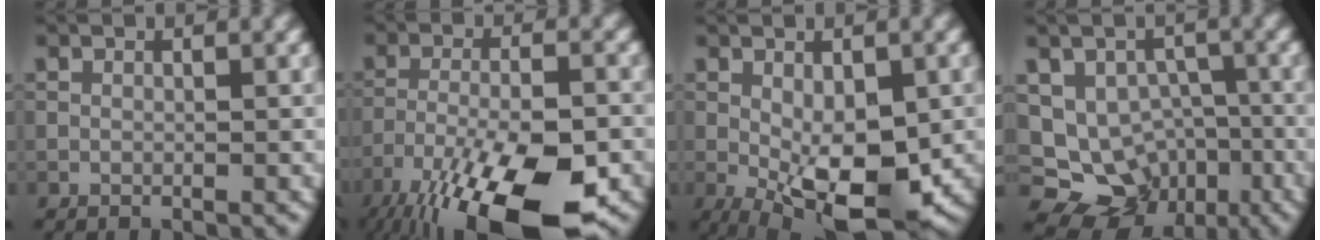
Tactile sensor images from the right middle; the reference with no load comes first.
{"total": 16.8, "force": [-10.9, 5.6, 11.6], "torque": [-0.194, -0.039, -0.169]}
{"total": 10.2, "force": [-2.7, 4.6, 8.7], "torque": [-0.146, -0.017, -0.033]}
{"total": 8.8, "force": [-3.3, 7.2, 3.8], "torque": [-0.050, -0.002, -0.058]}